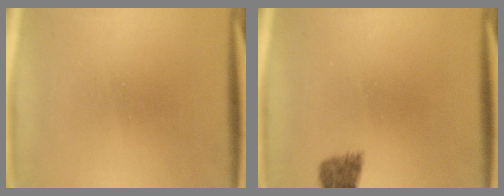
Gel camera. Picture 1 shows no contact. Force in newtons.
{"total": 1.9}